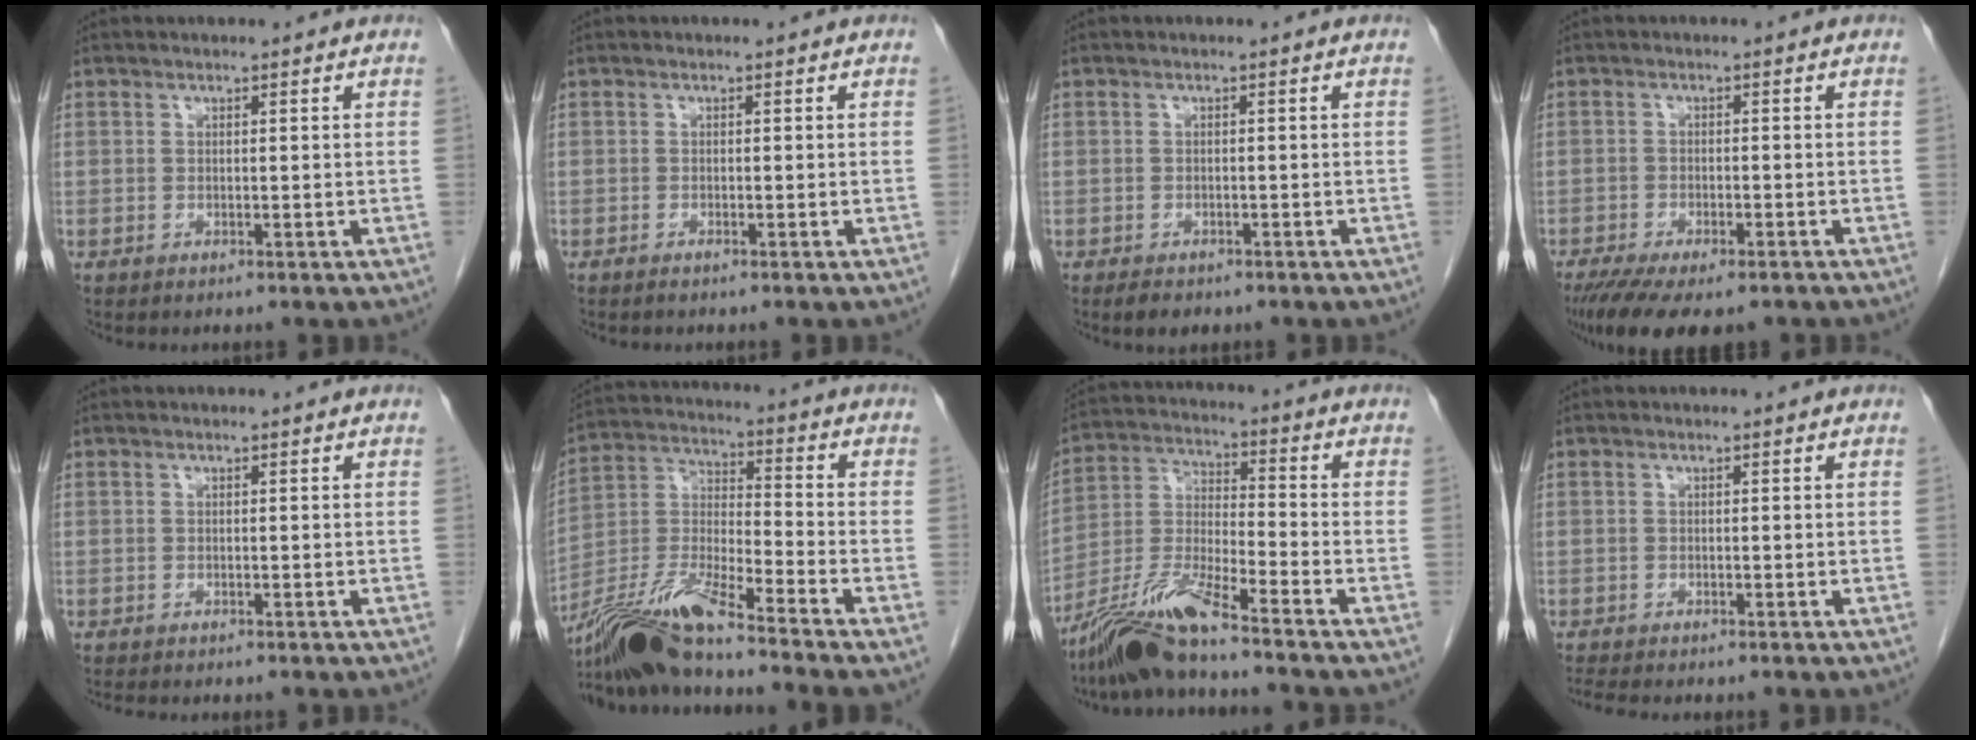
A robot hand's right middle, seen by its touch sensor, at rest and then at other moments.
{"total": 0.6, "force": [-0.5, -0.1, 0.3], "torque": [-0.008, -0.001, -0.010]}
{"total": 2.6, "force": [-1.9, 1.4, 1.1], "torque": [-0.019, -0.002, -0.024]}
{"total": 11.5, "force": [-8.6, 3.9, 6.5], "torque": [-0.107, -0.013, -0.130]}
{"total": 1.3, "force": [-1.2, 0.2, 0.5], "torque": [-0.012, -0.004, -0.017]}
{"total": 14.4, "force": [-11.9, -1.0, 8.0], "torque": [-0.165, -0.010, -0.223]}
{"total": 10.9, "force": [-8.9, -0.3, 6.4], "torque": [-0.137, -0.013, -0.173]}
{"total": 2.6, "force": [-2.4, 0.1, 1.1], "torque": [-0.020, -0.008, -0.040]}